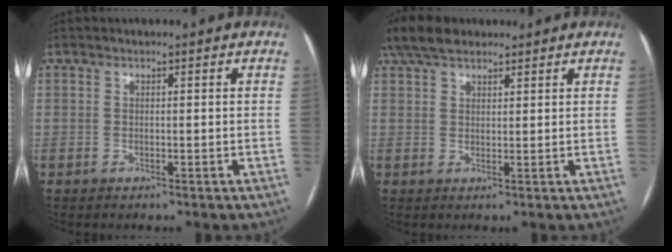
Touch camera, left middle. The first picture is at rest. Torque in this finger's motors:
{"motor_torque": [0.39, -0.39, 0.18, 0.01]}